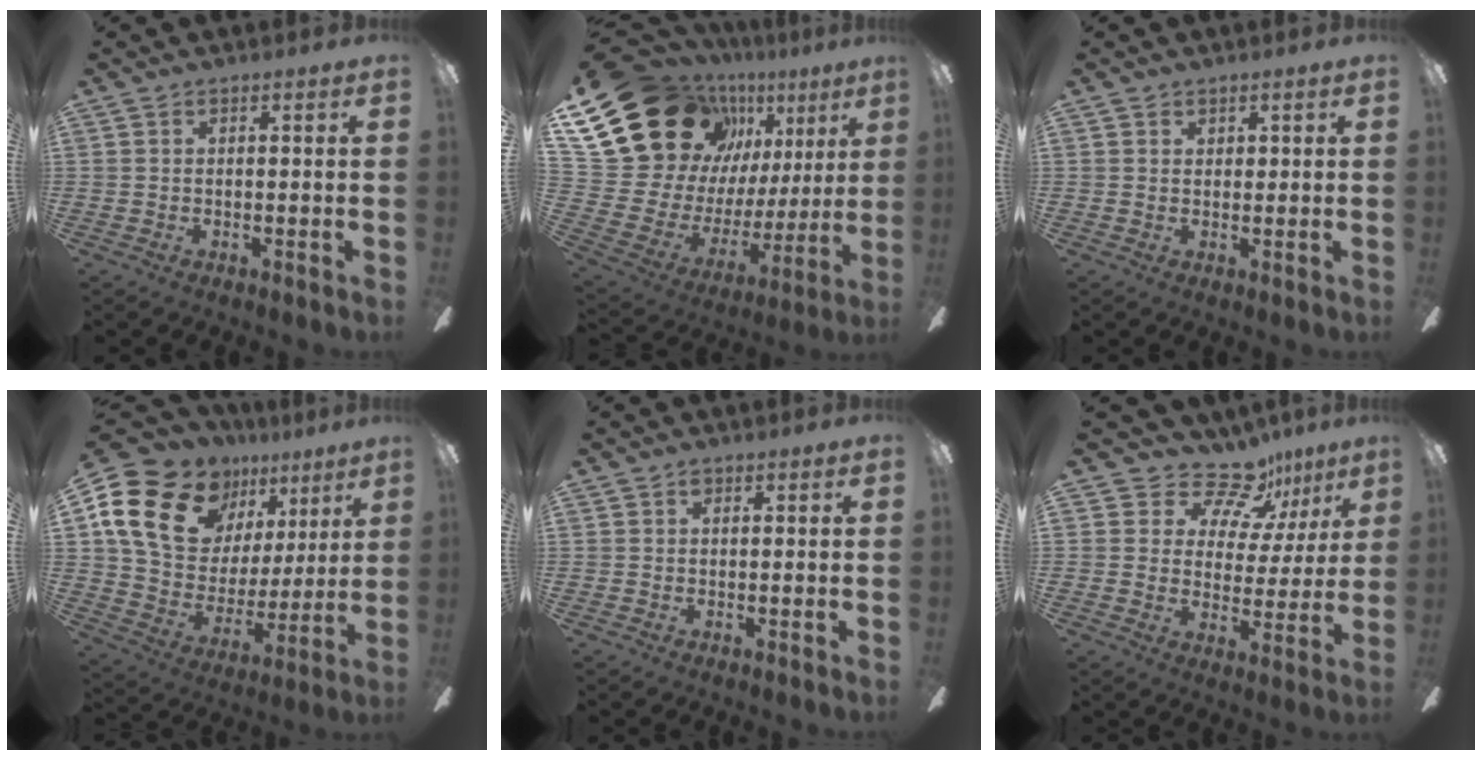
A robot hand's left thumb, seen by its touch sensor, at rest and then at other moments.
{"total": 25.1, "force": [13.3, 17.4, 12.2], "torque": [-0.239, -0.097, 0.276]}
{"total": 1.5, "force": [1.0, 1.0, 0.2], "torque": [0.004, -0.001, 0.017]}
{"total": 22.2, "force": [12.6, 14.7, 10.8], "torque": [-0.198, -0.063, 0.246]}
{"total": 1.0, "force": [0.5, 0.7, 0.4], "torque": [-0.009, 0.003, 0.009]}
{"total": 13.3, "force": [10.8, 6.3, 4.4], "torque": [-0.076, -0.083, 0.197]}